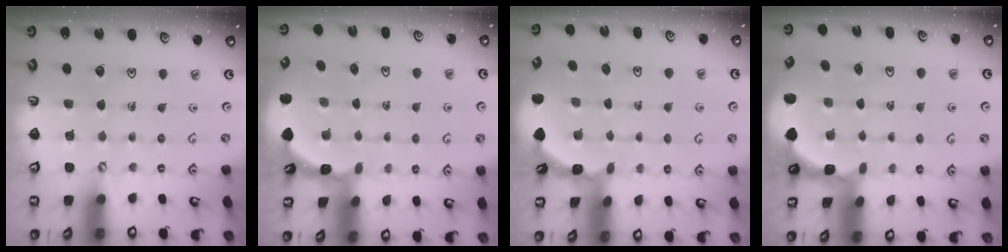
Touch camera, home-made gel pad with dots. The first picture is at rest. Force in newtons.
{"total": 1.5, "press": 1.5, "slide": 0.1}
{"total": 1.7, "press": 1.7, "slide": 0.1}
{"total": 1.4, "press": 1.4, "slide": 0.0}